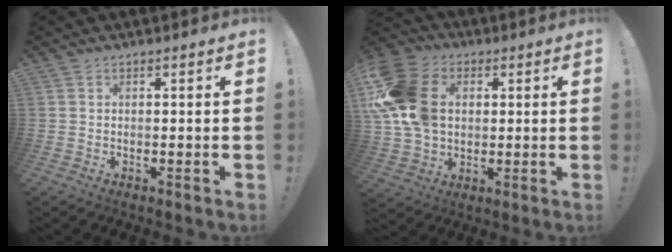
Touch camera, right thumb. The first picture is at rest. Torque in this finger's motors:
{"motor_torque": [2.02, 2.07, 1.05, -0.30, 0.21]}